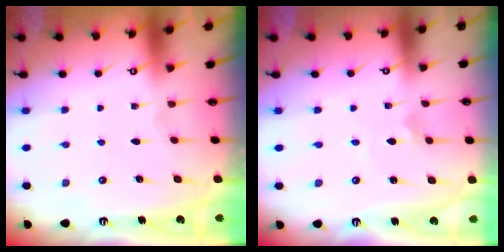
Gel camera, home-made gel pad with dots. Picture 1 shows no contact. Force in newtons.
{"total": 1.7, "press": 1.7, "slide": 0.4}